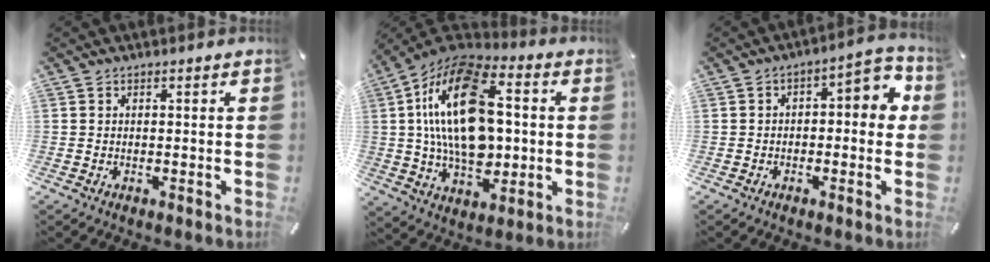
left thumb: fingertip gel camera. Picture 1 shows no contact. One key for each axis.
{"total": 23.0, "fx": 2.7, "fy": 14.5, "fz": 17.6, "tx": -0.351, "ty": -0.001, "tz": 0.040}
{"total": 5.9, "fx": -0.1, "fy": 3.3, "fz": 4.9, "tx": -0.068, "ty": 0.008, "tz": -0.011}